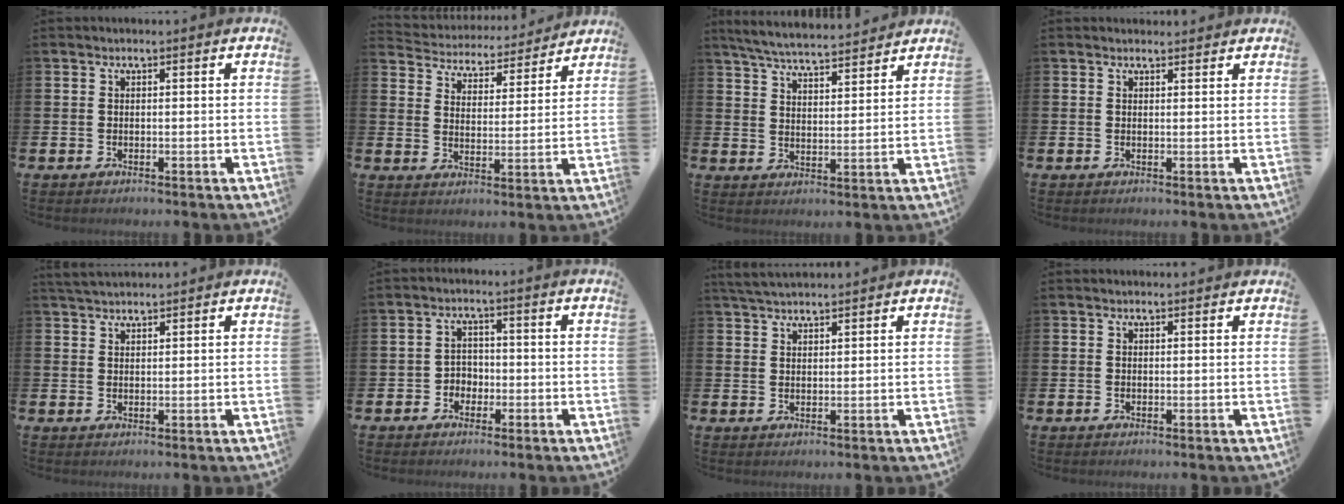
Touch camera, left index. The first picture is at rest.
{"total": 4.6, "force": [4.3, 1.4, -0.2], "torque": [-0.019, -0.044, 0.069]}
{"total": 5.8, "force": [5.6, 0.4, 1.1], "torque": [-0.043, -0.035, 0.100]}
{"total": 1.0, "force": [0.9, 0.3, 0.1], "torque": [0.011, -0.002, 0.015]}
{"total": 2.7, "force": [2.6, 0.6, 0.6], "torque": [-0.012, -0.009, 0.047]}
{"total": 2.6, "force": [-1.5, 2.1, 0.5], "torque": [-0.021, 0.009, -0.036]}
{"total": 3.4, "force": [3.2, 0.6, 1.0], "torque": [-0.021, -0.010, 0.059]}
{"total": 0.6, "force": [0.6, 0.2, 0.1], "torque": [0.010, -0.003, 0.008]}